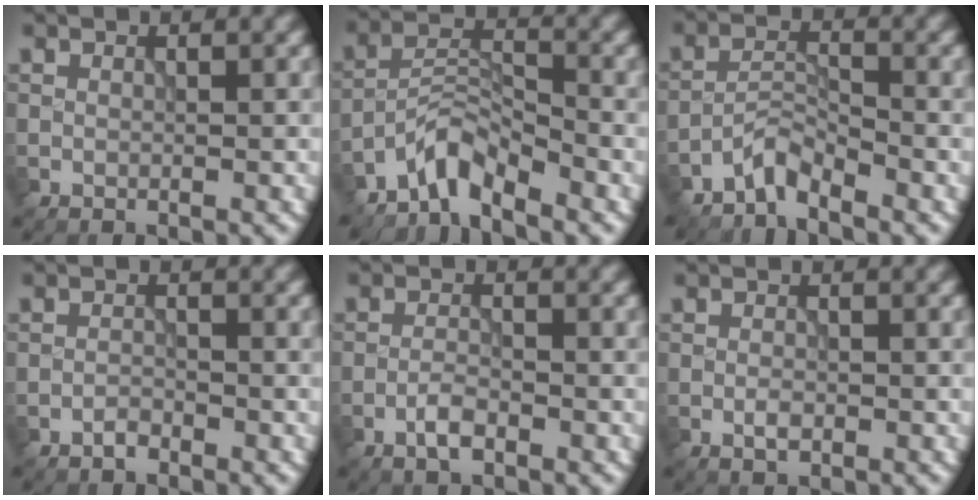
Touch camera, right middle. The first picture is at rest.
{"total": 3.6, "force": [-3.2, 0.8, 1.5], "torque": [-0.025, 0.011, -0.073]}
{"total": 2.5, "force": [-2.3, 0.3, 0.8], "torque": [-0.015, 0.008, -0.054]}
{"total": 1.0, "force": [-0.8, 0.3, 0.4], "torque": [-0.006, 0.002, -0.018]}
{"total": 1.9, "force": [-1.2, 0.6, 1.4], "torque": [-0.028, 0.003, -0.026]}
{"total": 1.2, "force": [-0.5, 0.5, 0.9], "torque": [-0.017, 0.000, -0.011]}